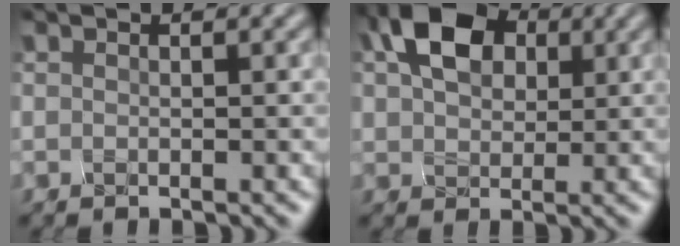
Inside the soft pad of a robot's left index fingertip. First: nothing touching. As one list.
[{"total": 4.6, "force": [2.4, 3.2, 2.4], "torque": [-0.074, 0.011, 0.064]}]